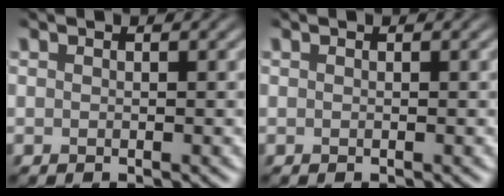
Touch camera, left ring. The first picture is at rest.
{"total": 0.0}